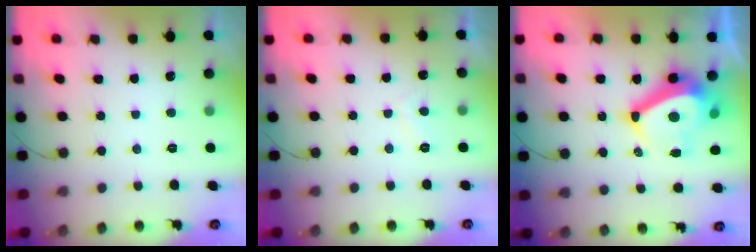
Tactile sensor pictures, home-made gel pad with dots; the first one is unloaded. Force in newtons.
{"total": 1.9, "press": 1.7, "slide": 0.8}
{"total": 12.5, "press": 12.0, "slide": 3.5}